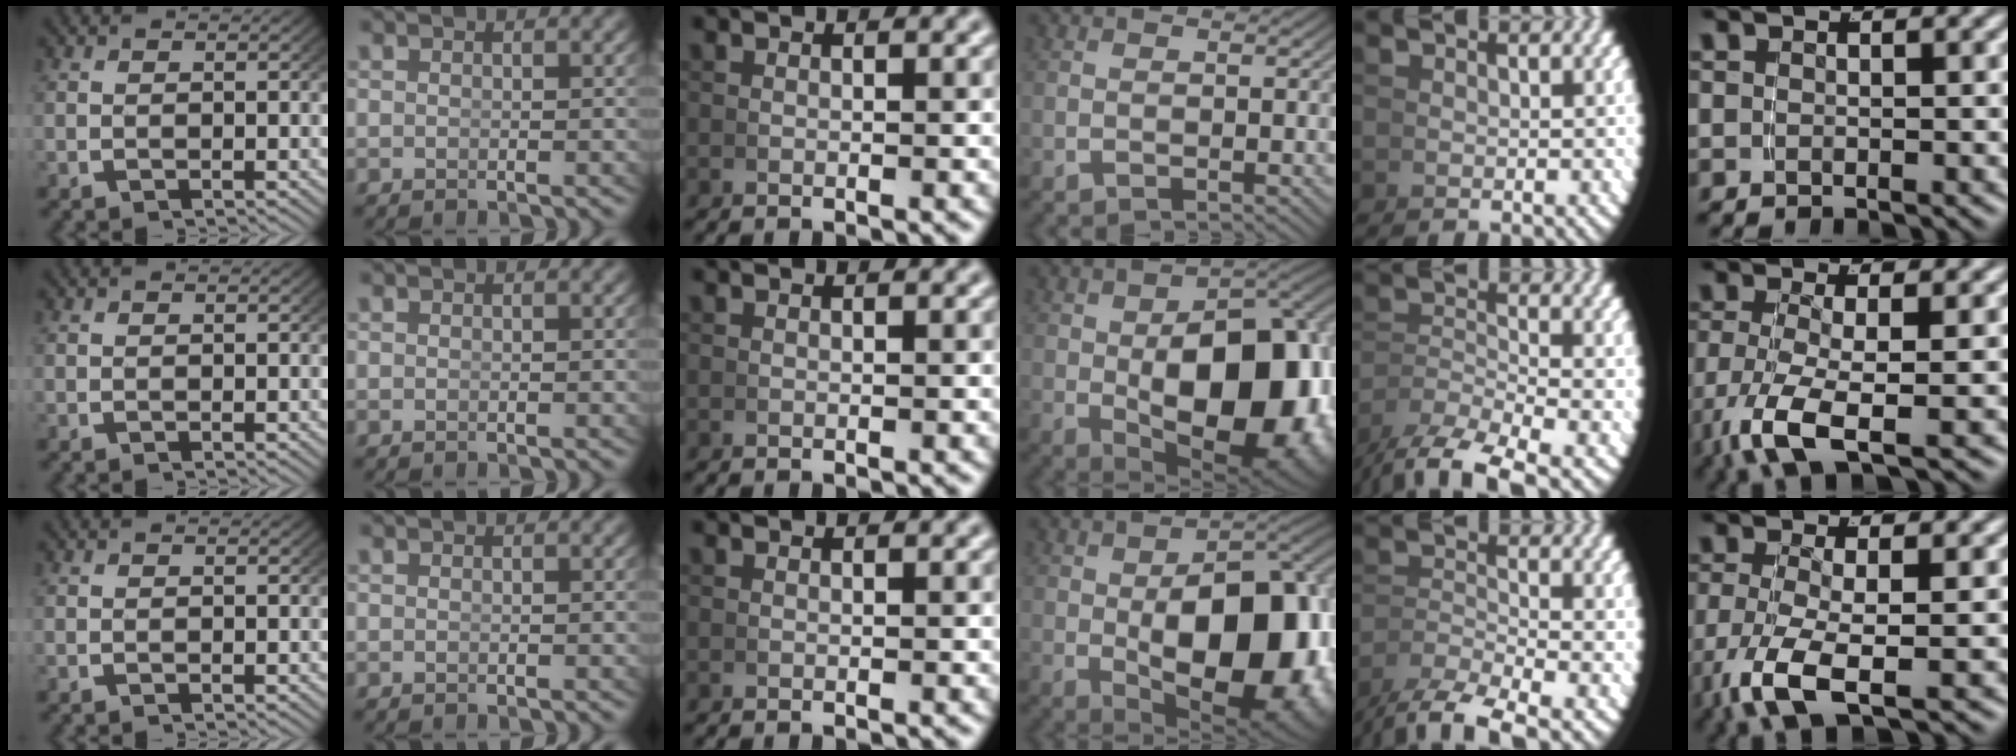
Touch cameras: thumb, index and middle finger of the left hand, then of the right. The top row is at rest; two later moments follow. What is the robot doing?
{"motion": "lift_and_place", "object": "bowl"}